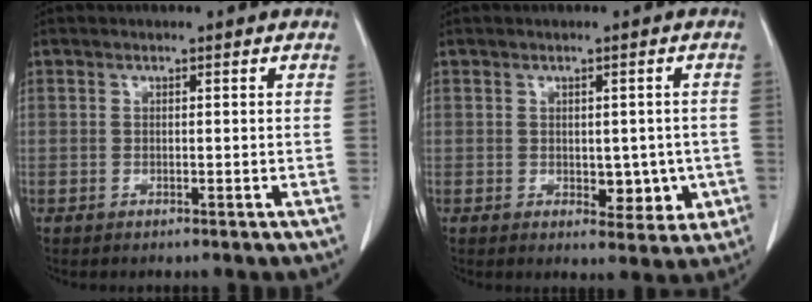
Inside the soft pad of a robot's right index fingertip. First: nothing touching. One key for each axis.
{"total": 5.4, "fx": -0.9, "fy": 3.2, "fz": 4.2, "tx": -0.037, "ty": 0.004, "tz": -0.002}